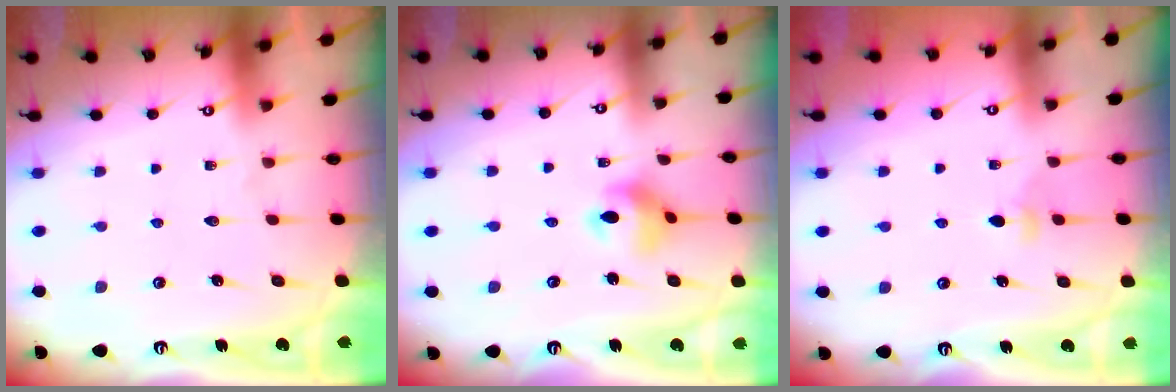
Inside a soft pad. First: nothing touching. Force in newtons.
{"total": 7.3, "press": 7.3, "slide": 0.5}
{"total": 3.0, "press": 2.9, "slide": 0.8}